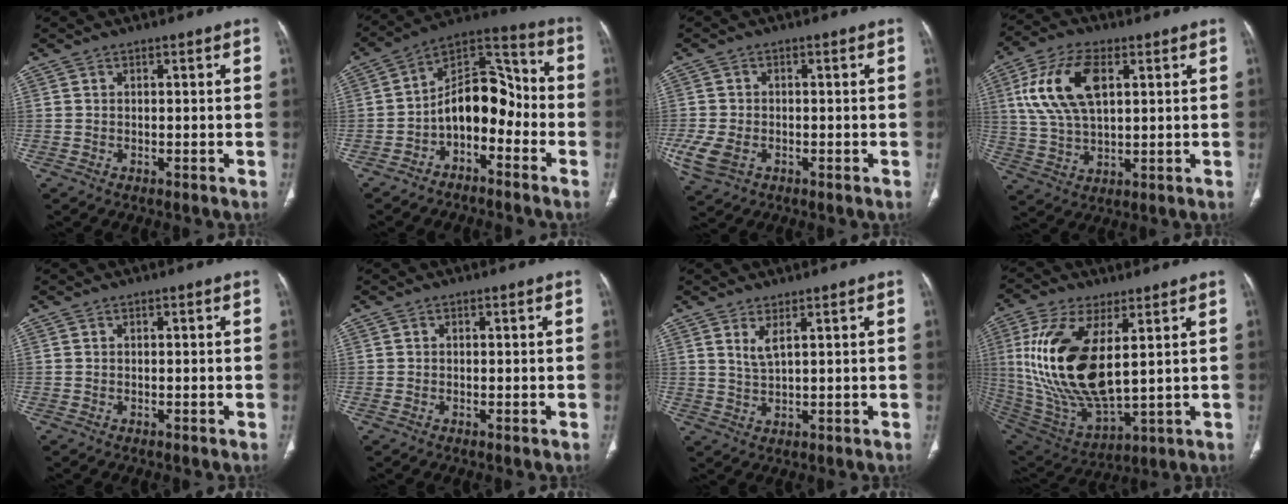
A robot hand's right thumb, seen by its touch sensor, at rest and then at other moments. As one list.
[{"total": 12.8, "force": [-4.0, 7.9, 9.3], "torque": [-0.114, 0.081, -0.077]}, {"total": 6.6, "force": [-2.1, 4.5, 4.3], "torque": [-0.100, 0.000, -0.033]}, {"total": 14.4, "force": [4.3, 7.5, 11.5], "torque": [-0.229, 0.001, 0.084]}, {"total": 0.0}, {"total": 0.7, "force": [-0.1, 0.3, 0.6], "torque": [-0.013, -0.001, -0.003]}, {"total": 3.0, "force": [1.7, 0.6, 2.5], "torque": [-0.055, -0.018, 0.040]}, {"total": 21.4, "force": [4.3, 9.6, 18.7], "torque": [-0.385, -0.028, 0.095]}]